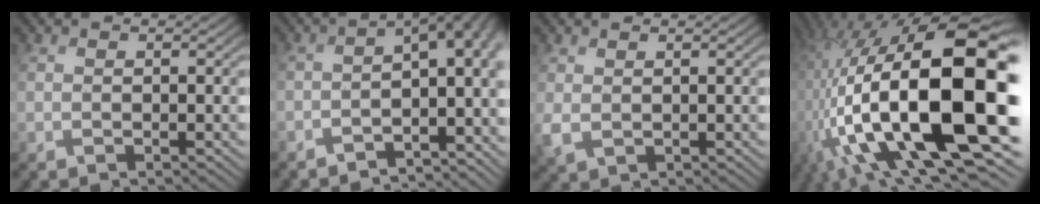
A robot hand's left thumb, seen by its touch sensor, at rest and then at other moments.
{"total": 9.2, "force": [-4.0, 3.3, 7.6], "torque": [-0.096, -0.010, -0.047]}
{"total": 1.2, "force": [0.8, 0.6, 0.7], "torque": [-0.025, -0.005, 0.022]}
{"total": 21.4, "force": [-2.6, 10.5, 18.5], "torque": [-0.370, -0.021, -0.046]}